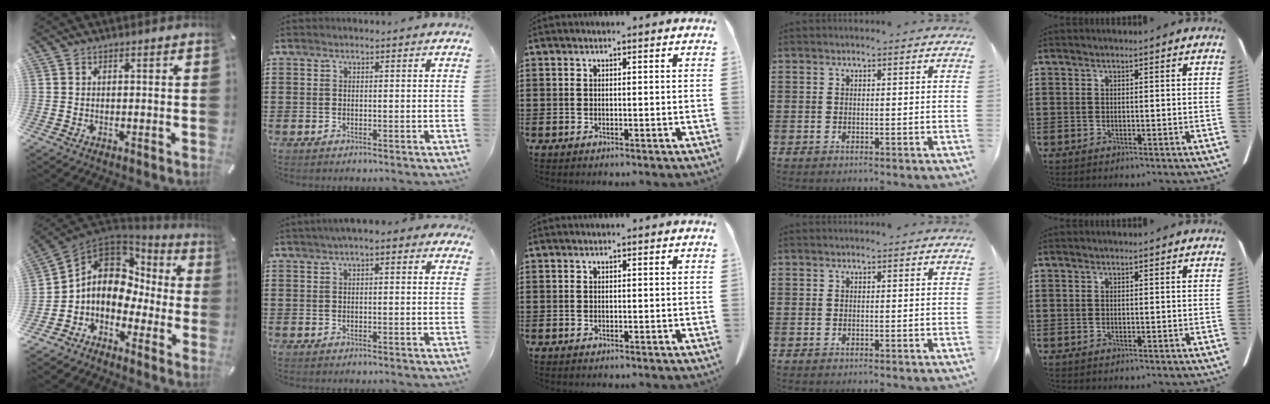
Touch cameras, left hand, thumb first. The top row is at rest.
{"thumb": {"total": 9.2, "force": [0.6, 7.9, 4.5], "torque": [-0.107, -0.008, 0.012]}, "index": {"total": 2.4, "force": [1.0, 0.8, 2.0], "torque": [-0.040, 0.008, 0.014]}}